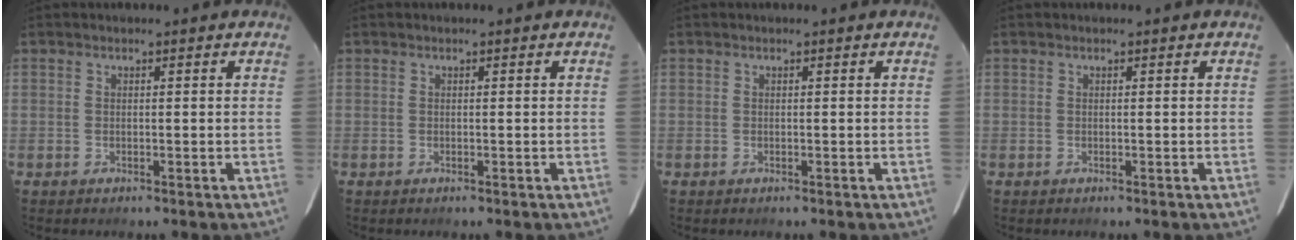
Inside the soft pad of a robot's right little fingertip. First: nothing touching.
{"total": 0.0}
{"total": 0.0}
{"total": 0.0}